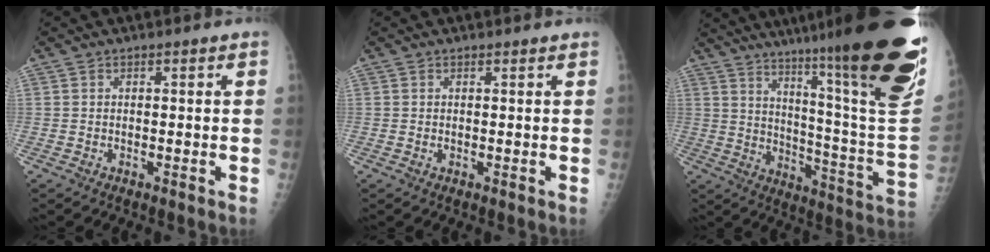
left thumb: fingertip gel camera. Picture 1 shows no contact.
{"total": 0.6, "force": [0.4, 0.4, 0.3], "torque": [-0.006, -0.002, 0.005]}
{"total": 33.5, "force": [21.9, 3.4, 25.0], "torque": [-0.280, -0.104, 0.315]}